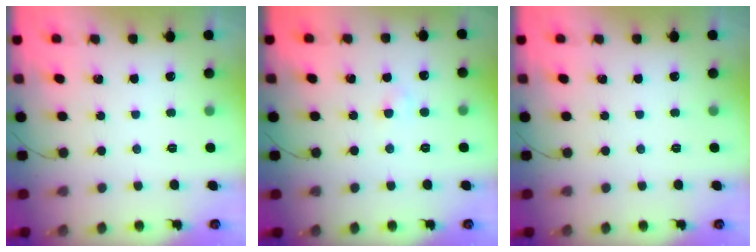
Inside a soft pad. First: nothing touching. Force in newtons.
{"total": 1.9, "press": 1.7, "slide": 0.8}
{"total": 0.0}